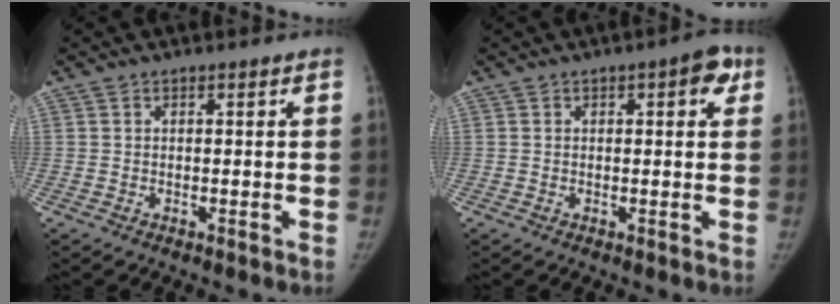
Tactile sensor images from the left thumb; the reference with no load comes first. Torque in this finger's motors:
{"motor_torque": [-0.17, 0.06, 0.12, 0.50, 0.01]}